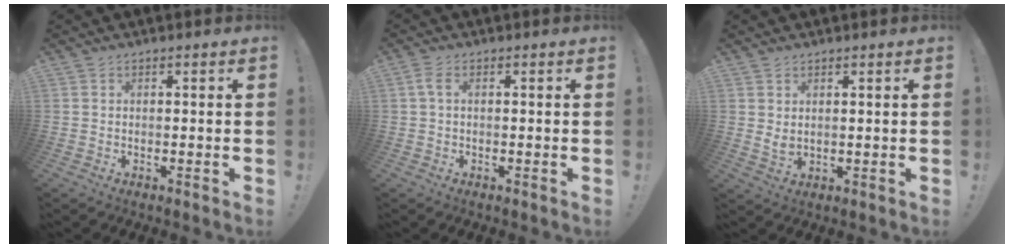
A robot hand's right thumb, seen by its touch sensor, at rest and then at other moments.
{"total": 2.4, "force": [0.4, 1.4, 1.9], "torque": [-0.039, 0.008, 0.008]}
{"total": 2.8, "force": [1.4, 1.3, 2.1], "torque": [-0.029, -0.008, 0.024]}